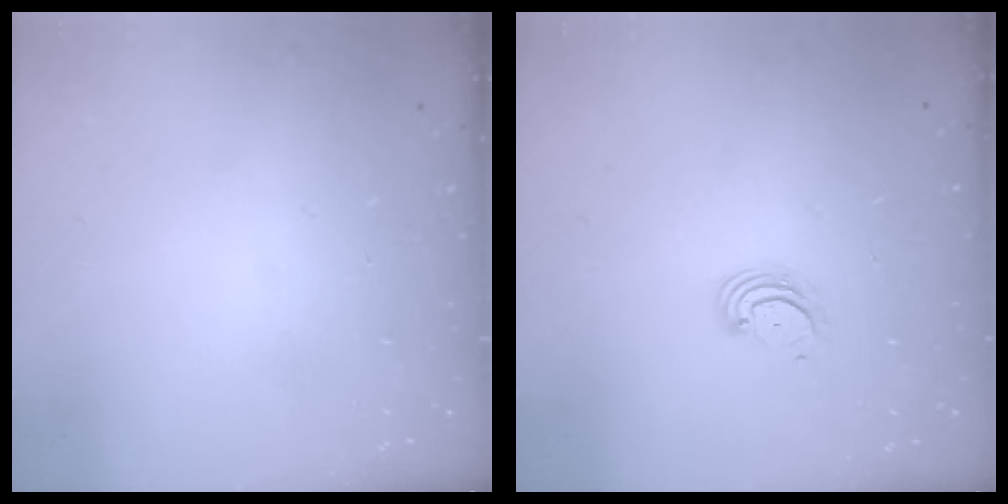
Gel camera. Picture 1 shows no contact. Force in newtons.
{"total": 2.9, "press": 2.9, "slide": 0.4}